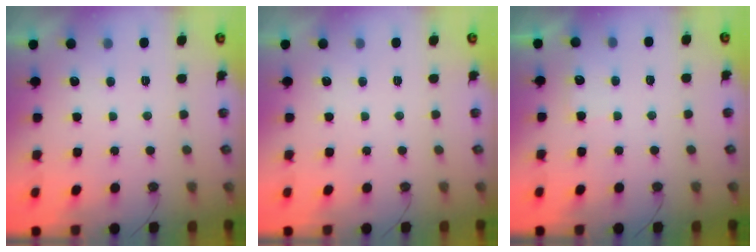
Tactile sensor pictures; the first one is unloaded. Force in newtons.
{"total": 0.0}
{"total": 4.2, "press": 4.1, "slide": 0.6}